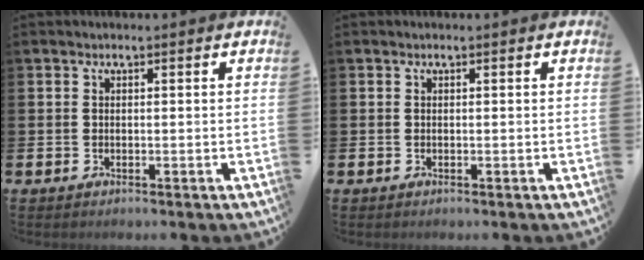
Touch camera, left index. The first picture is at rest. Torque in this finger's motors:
{"motor_torque": [0.00, 0.00, 0.00, 0.00]}